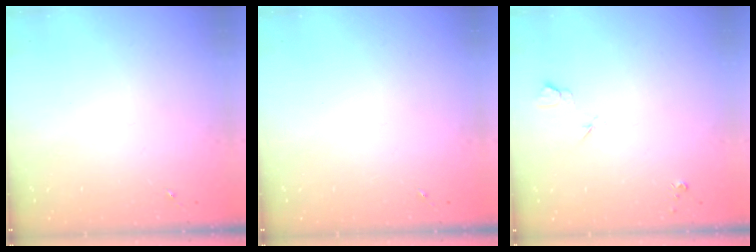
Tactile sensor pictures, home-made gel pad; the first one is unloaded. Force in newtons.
{"total": 0.0}
{"total": 3.6, "press": 3.5, "slide": 0.8}